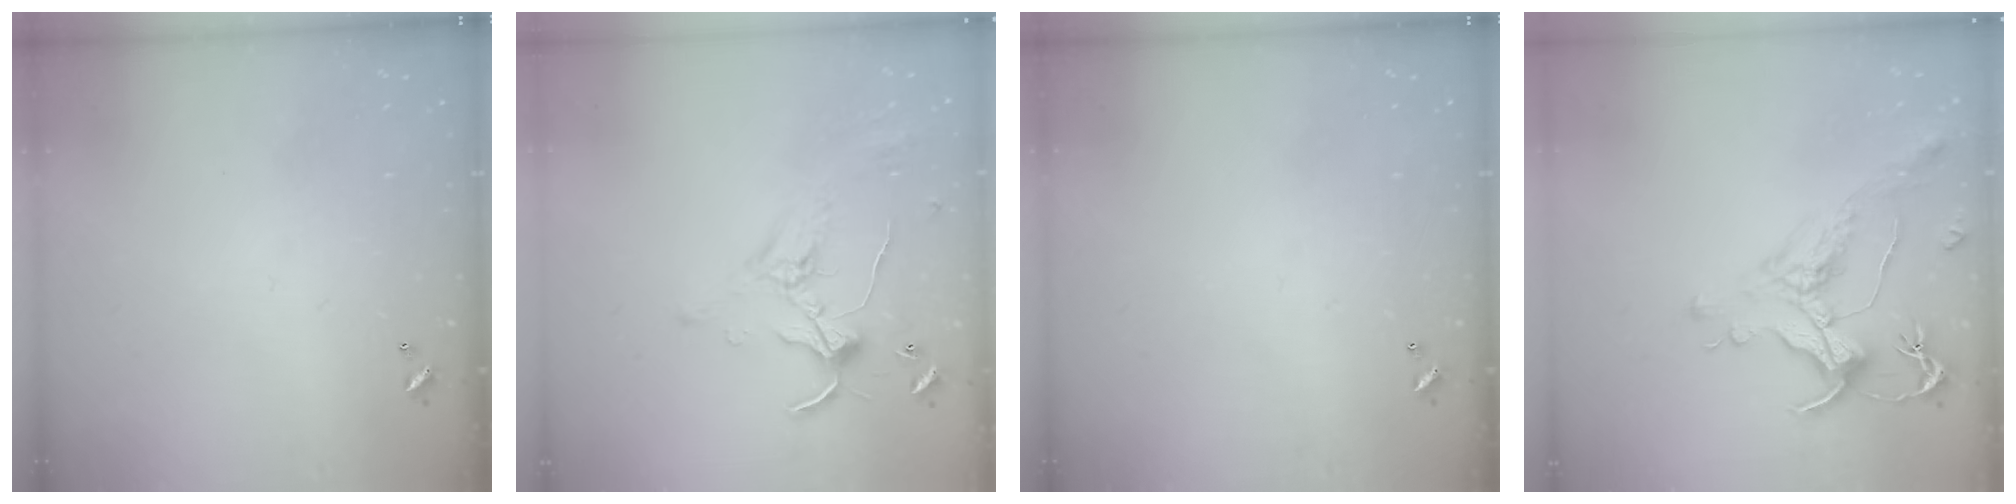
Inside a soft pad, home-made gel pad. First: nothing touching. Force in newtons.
{"total": 1.0, "press": 0.5, "slide": 0.8}
{"total": 0.0}
{"total": 1.7, "press": 1.1, "slide": 1.3}